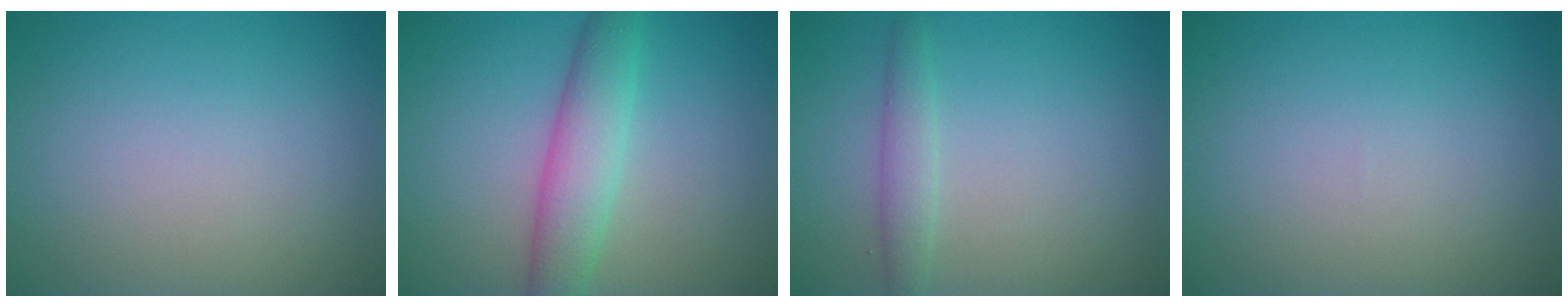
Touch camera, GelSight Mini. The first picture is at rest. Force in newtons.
{"total": 4.5, "press": 4.4, "slide": 0.3}
{"total": 1.9, "press": 1.9, "slide": 0.0}
{"total": 0.0}